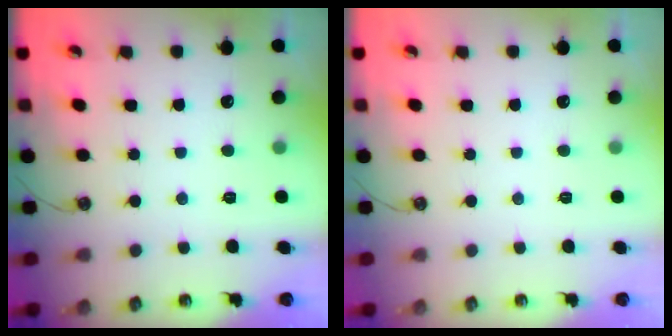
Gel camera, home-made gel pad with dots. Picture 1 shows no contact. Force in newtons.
{"total": 0.0}